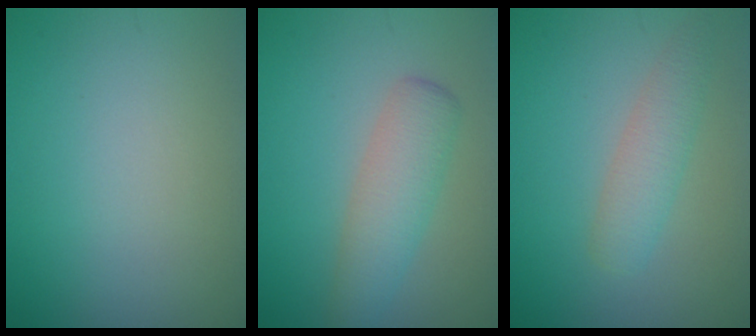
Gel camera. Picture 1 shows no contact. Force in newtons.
{"total": 3.7, "press": 3.7, "slide": 0.1}
{"total": 2.7, "press": 2.7, "slide": 0.1}